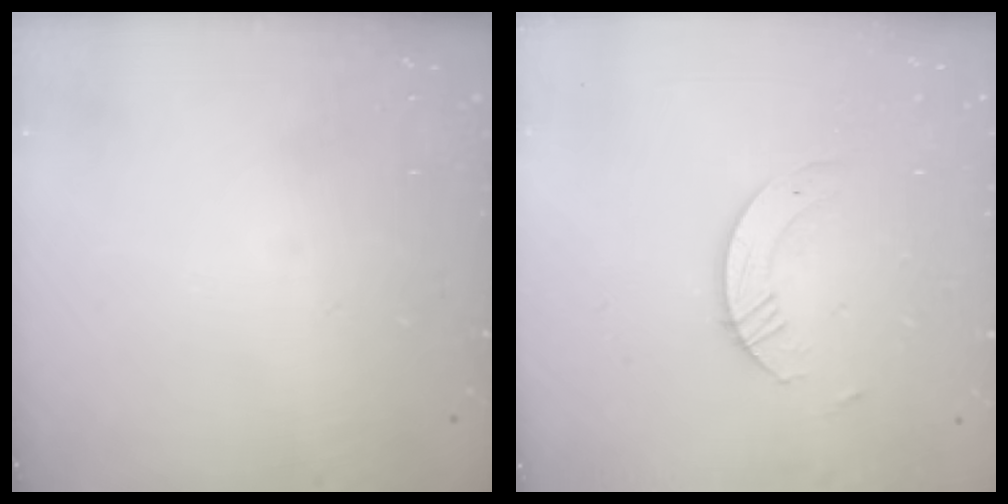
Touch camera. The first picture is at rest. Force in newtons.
{"total": 4.3, "press": 4.2, "slide": 0.3}